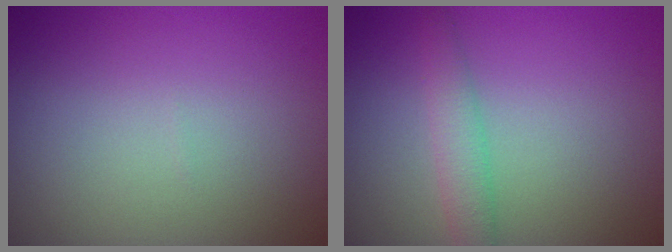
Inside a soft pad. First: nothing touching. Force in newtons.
{"total": 2.3, "press": 2.3, "slide": 0.0}